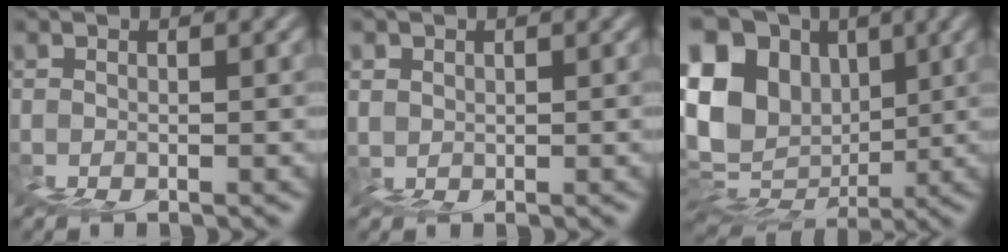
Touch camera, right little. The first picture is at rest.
{"total": 1.3, "force": [0.8, 1.0, 0.0], "torque": [0.009, 0.006, 0.020]}
{"total": 15.5, "force": [4.8, 12.2, 8.2], "torque": [-0.169, 0.038, 0.090]}